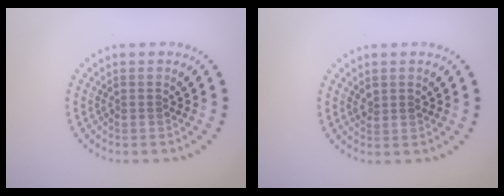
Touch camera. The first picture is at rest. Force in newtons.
{"total": 0.9, "press": 0.9, "slide": 0.3}